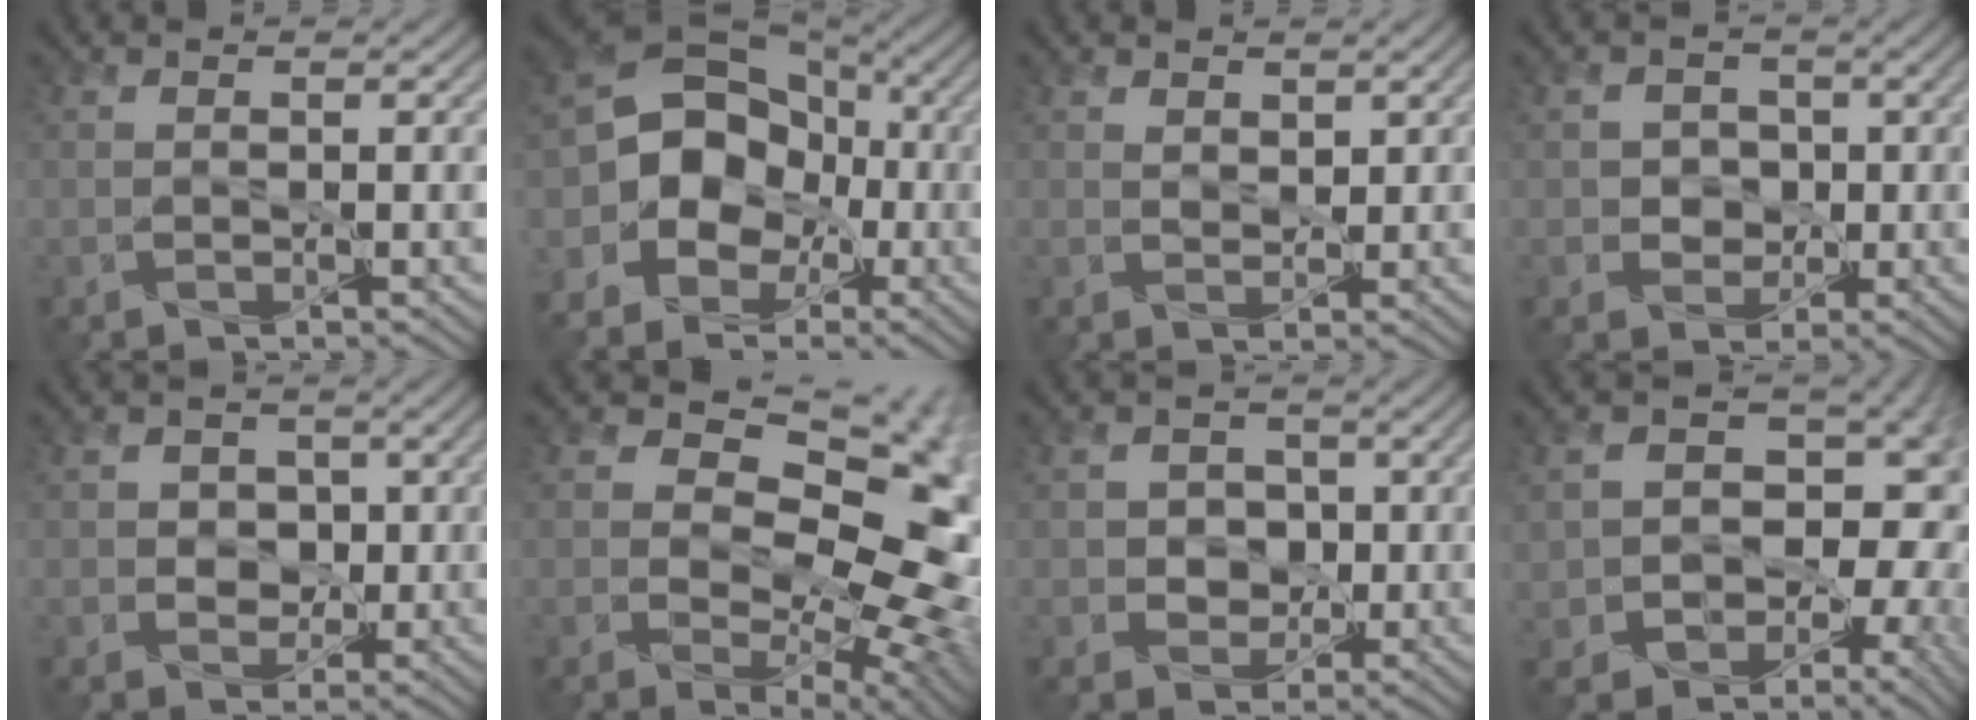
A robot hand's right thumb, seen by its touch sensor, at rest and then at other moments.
{"total": 15.4, "force": [-1.8, 12.5, 8.8], "torque": [-0.199, 0.009, -0.058]}
{"total": 2.1, "force": [1.0, 1.3, 1.2], "torque": [-0.033, -0.004, 0.015]}
{"total": 4.4, "force": [0.2, 4.0, 1.7], "torque": [-0.037, 0.006, 0.000]}
{"total": 4.0, "force": [0.3, 3.5, 2.0], "torque": [-0.039, 0.002, -0.002]}
{"total": 14.8, "force": [2.5, 9.5, 11.1], "torque": [-0.135, 0.018, 0.038]}
{"total": 4.8, "force": [0.0, 4.3, 2.1], "torque": [-0.042, 0.007, -0.007]}
{"total": 14.4, "force": [-1.1, 11.5, 8.6], "torque": [-0.134, -0.020, -0.003]}